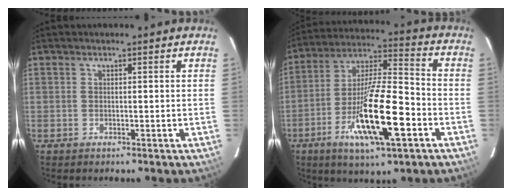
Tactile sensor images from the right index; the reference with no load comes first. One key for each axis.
{"total": 18.1, "fx": -7.1, "fy": 3.9, "fz": 16.2, "tx": -0.307, "ty": -0.012, "tz": -0.129}